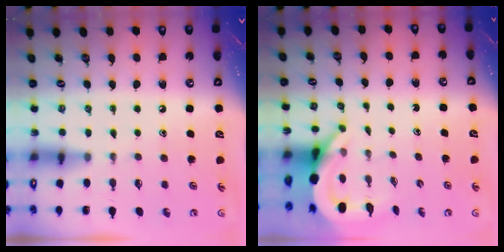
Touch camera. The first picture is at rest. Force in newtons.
{"total": 6.6, "press": 6.5, "slide": 0.9}